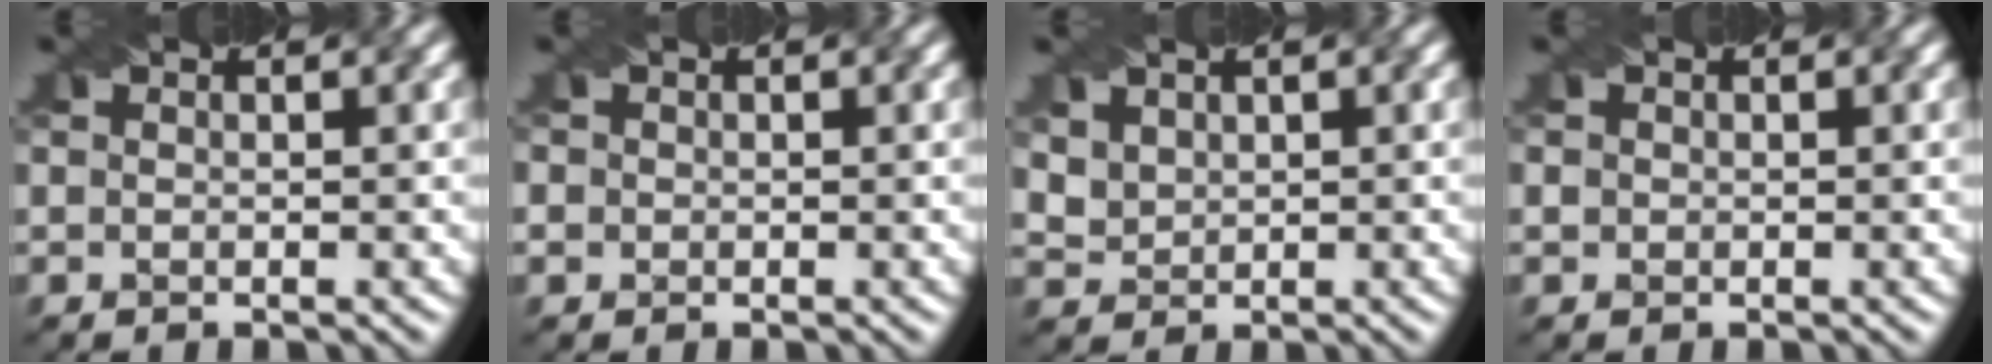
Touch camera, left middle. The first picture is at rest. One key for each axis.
{"total": 2.2, "fx": 0.6, "fy": 1.9, "fz": 0.9, "tx": -0.008, "ty": 0.021, "tz": -0.006}
{"total": 3.1, "fx": 1.8, "fy": 2.2, "fz": 1.1, "tx": -0.052, "ty": 0.006, "tz": 0.052}
{"total": 1.0, "fx": 0.4, "fy": 0.8, "fz": 0.4, "tx": -0.003, "ty": 0.015, "tz": 0.005}